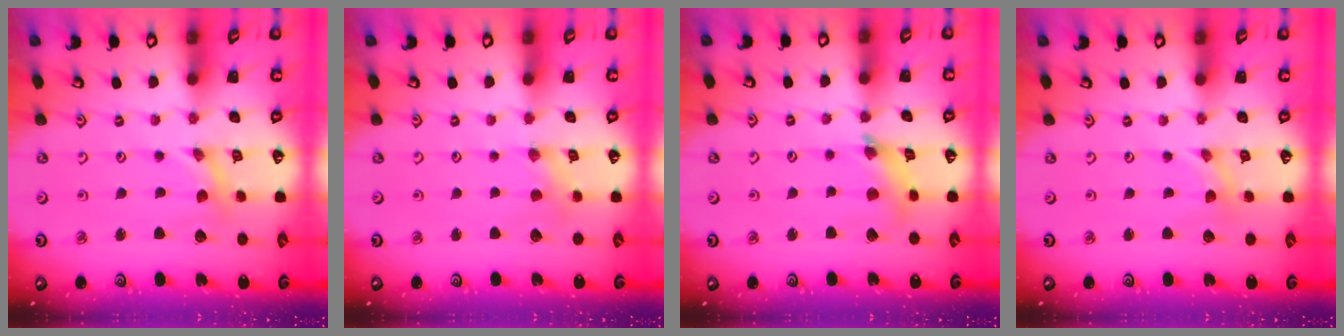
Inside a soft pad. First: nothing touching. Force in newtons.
{"total": 2.2, "press": 2.2, "slide": 0.5}
{"total": 7.8, "press": 7.7, "slide": 0.9}
{"total": 0.0}